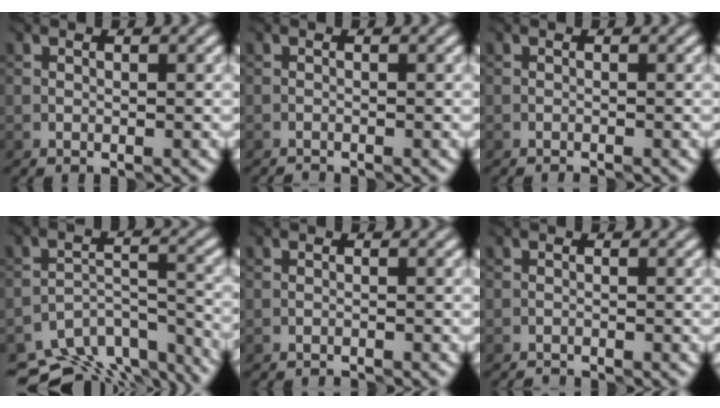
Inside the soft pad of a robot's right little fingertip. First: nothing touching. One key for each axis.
{"total": 0.9, "fx": -0.9, "fy": -0.1, "fz": -0.1, "tx": 0.001, "ty": -0.004, "tz": -0.023}
{"total": 0.7, "fx": -0.7, "fy": -0.1, "fz": -0.1, "tx": 0.003, "ty": -0.002, "tz": -0.015}
{"total": 11.8, "fx": -9.0, "fy": 5.7, "fz": 5.1, "tx": -0.084, "ty": 0.003, "tz": -0.107}
{"total": 1.0, "fx": -1.0, "fy": -0.1, "fz": -0.1, "tx": 0.004, "ty": -0.003, "tz": -0.020}
{"total": 1.1, "fx": -1.1, "fy": 0.0, "fz": -0.1, "tx": 0.001, "ty": -0.004, "tz": -0.026}